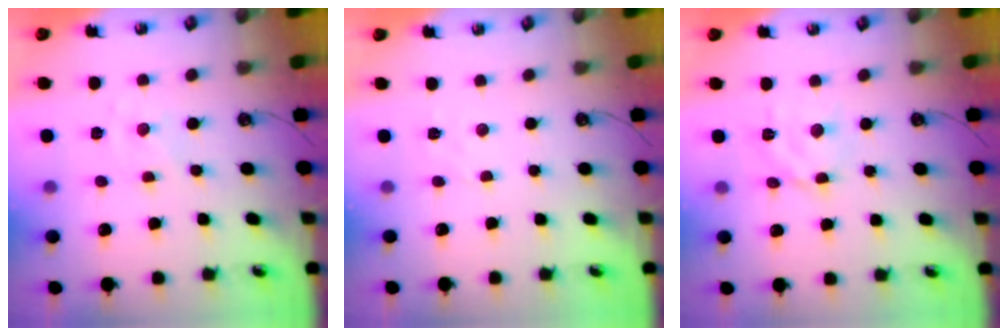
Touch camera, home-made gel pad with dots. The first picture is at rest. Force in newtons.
{"total": 2.1, "press": 2.1, "slide": 0.4}
{"total": 8.7, "press": 8.7, "slide": 0.6}